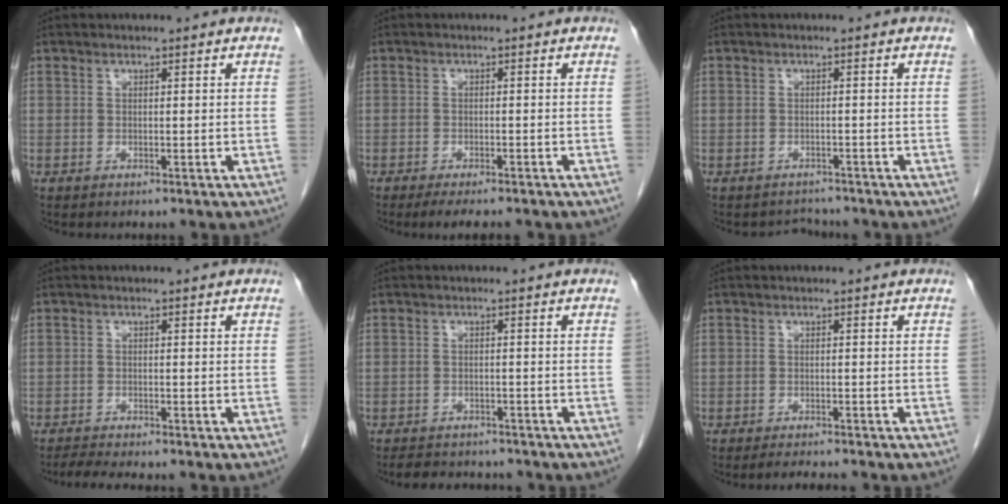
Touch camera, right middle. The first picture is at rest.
{"total": 6.2, "force": [-5.1, 1.1, 3.3], "torque": [-0.039, -0.009, -0.069]}
{"total": 2.3, "force": [-2.0, 0.8, -0.6], "torque": [0.004, -0.002, -0.031]}
{"total": 3.1, "force": [-2.8, -0.2, 1.3], "torque": [-0.026, -0.011, -0.046]}
{"total": 6.3, "force": [-5.7, 2.2, 1.5], "torque": [-0.022, -0.002, -0.076]}
{"total": 2.9, "force": [-2.7, -0.2, 1.1], "torque": [-0.018, -0.009, -0.038]}